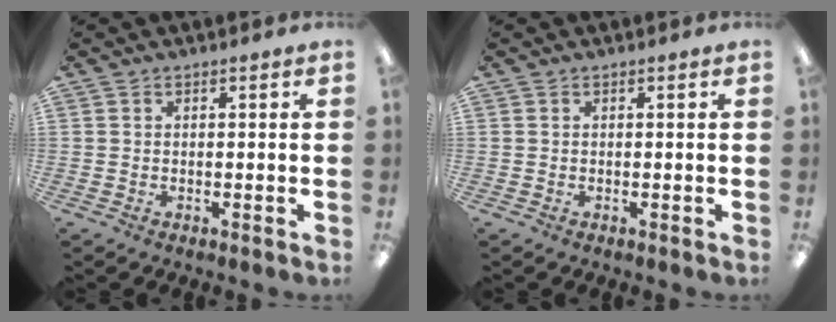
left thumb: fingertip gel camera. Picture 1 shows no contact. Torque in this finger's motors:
{"motor_torque": [0.00, 0.00, -0.02, 0.02, 0.00]}